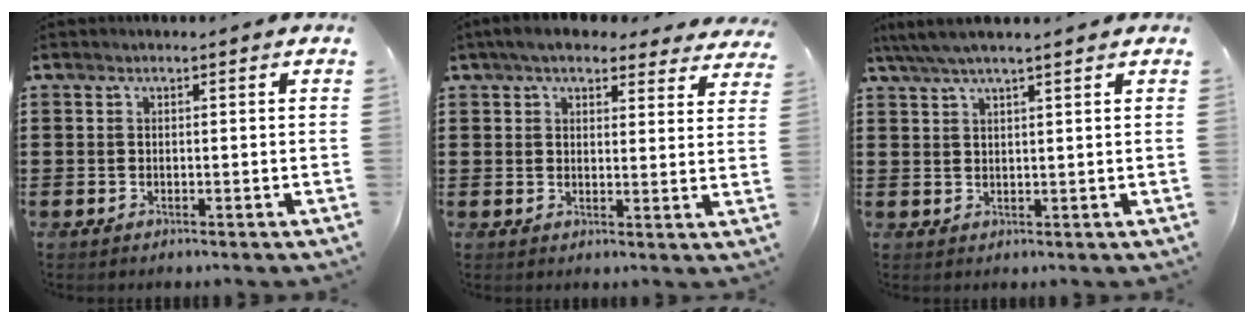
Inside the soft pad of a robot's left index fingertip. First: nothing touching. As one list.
[{"total": 5.6, "force": [4.8, 1.4, 2.4], "torque": [-0.062, -0.004, 0.090]}, {"total": 3.7, "force": [2.9, 0.2, 2.4], "torque": [-0.052, 0.000, 0.052]}]